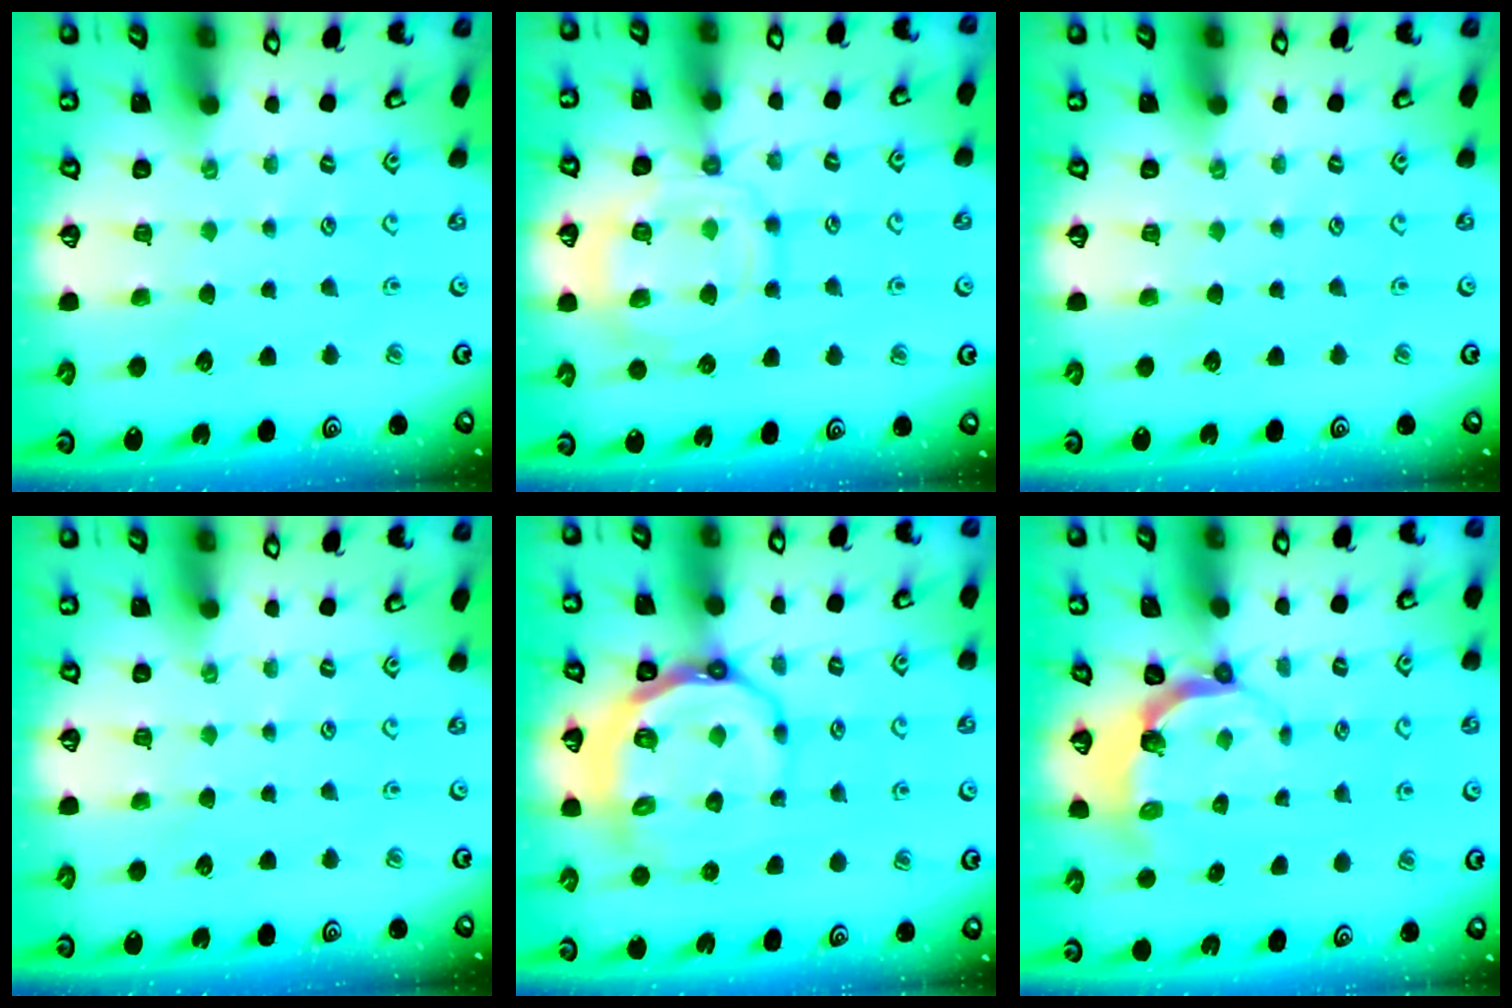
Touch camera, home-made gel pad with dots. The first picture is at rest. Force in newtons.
{"total": 13.4, "press": 13.3, "slide": 1.3}
{"total": 0.0}
{"total": 0.0}
{"total": 12.7, "press": 12.3, "slide": 3.3}
{"total": 5.0, "press": 4.0, "slide": 3.1}